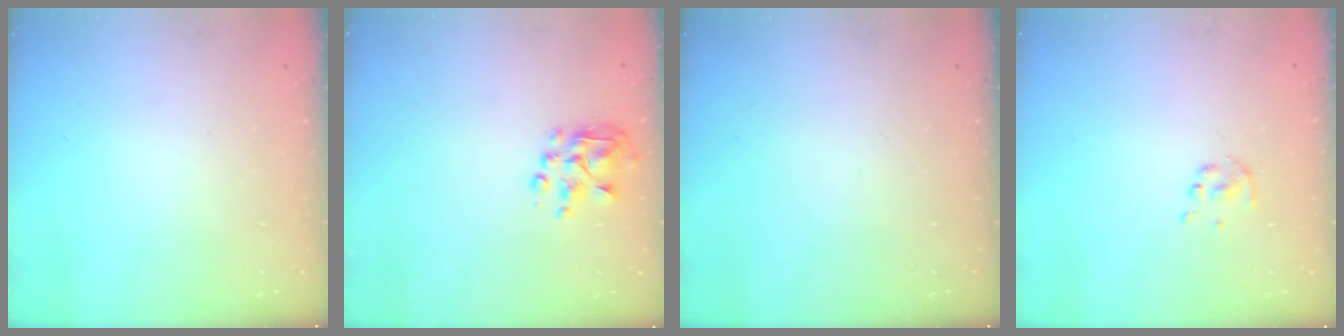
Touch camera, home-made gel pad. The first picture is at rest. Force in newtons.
{"total": 5.3, "press": 5.2, "slide": 0.7}
{"total": 0.0}
{"total": 2.3, "press": 2.3, "slide": 0.4}